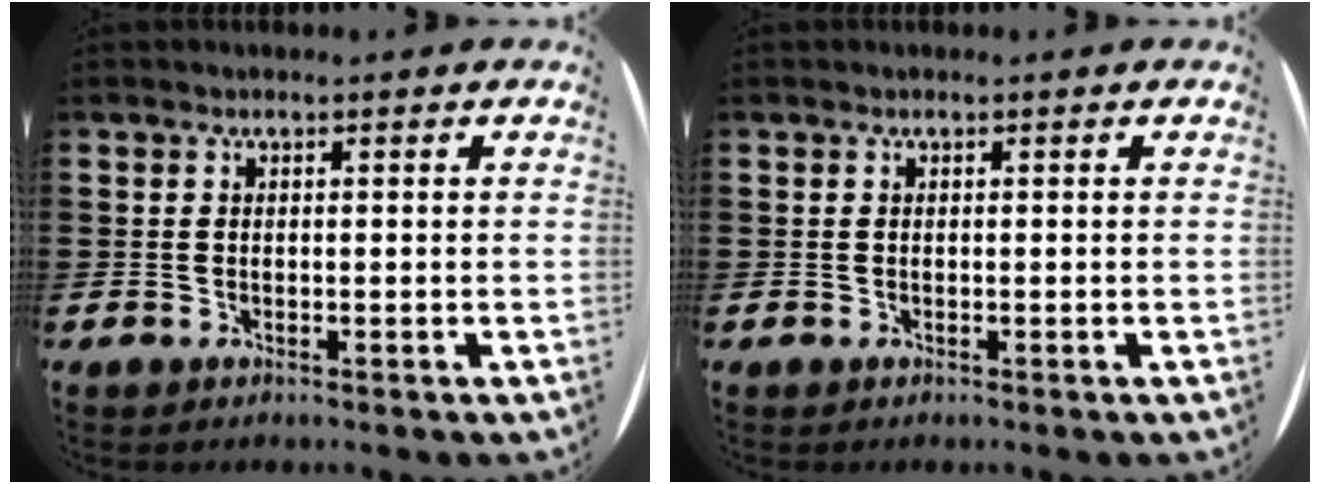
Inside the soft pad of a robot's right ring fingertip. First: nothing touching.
{"total": 0.0}